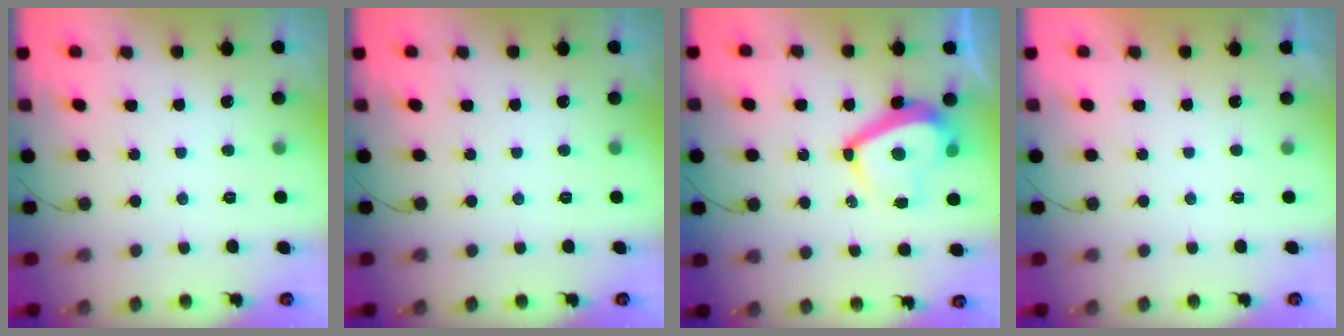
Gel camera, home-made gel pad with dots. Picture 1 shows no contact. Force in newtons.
{"total": 0.0}
{"total": 11.9, "press": 11.7, "slide": 2.0}
{"total": 2.1, "press": 2.1, "slide": 0.4}